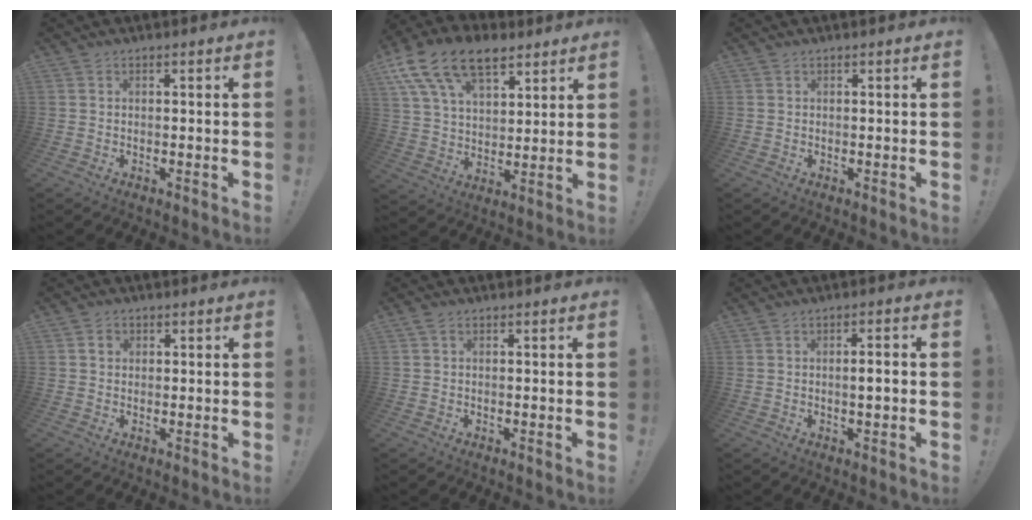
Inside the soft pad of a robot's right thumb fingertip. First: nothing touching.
{"total": 17.1, "force": [10.3, 9.6, 9.7], "torque": [-0.170, -0.049, 0.190]}
{"total": 0.0}
{"total": 2.0, "force": [0.5, 1.7, 0.9], "torque": [-0.009, 0.002, 0.007]}
{"total": 0.7, "force": [0.4, 0.4, 0.5], "torque": [-0.011, 0.002, 0.006]}
{"total": 3.2, "force": [-0.3, 0.2, 3.2], "torque": [-0.048, -0.002, -0.011]}